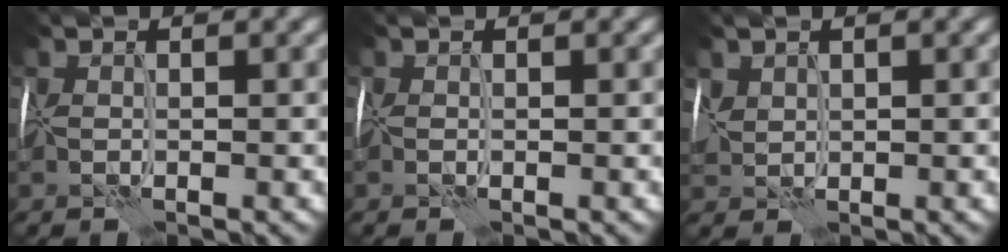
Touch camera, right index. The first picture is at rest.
{"total": 0.0}
{"total": 1.2, "force": [0.8, 0.8, 0.3], "torque": [-0.015, 0.003, 0.020]}